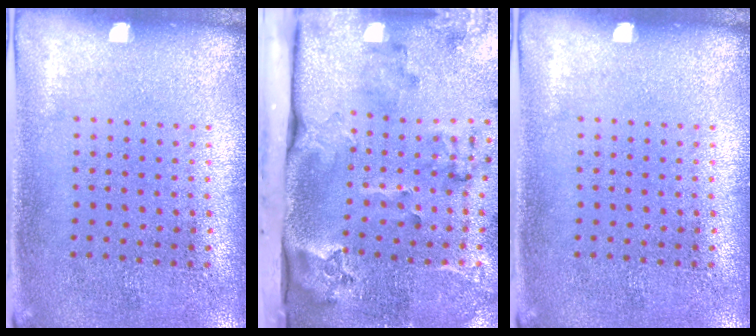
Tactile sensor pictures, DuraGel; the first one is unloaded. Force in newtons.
{"total": 3.9, "press": 2.7, "slide": 2.8}
{"total": 0.0}